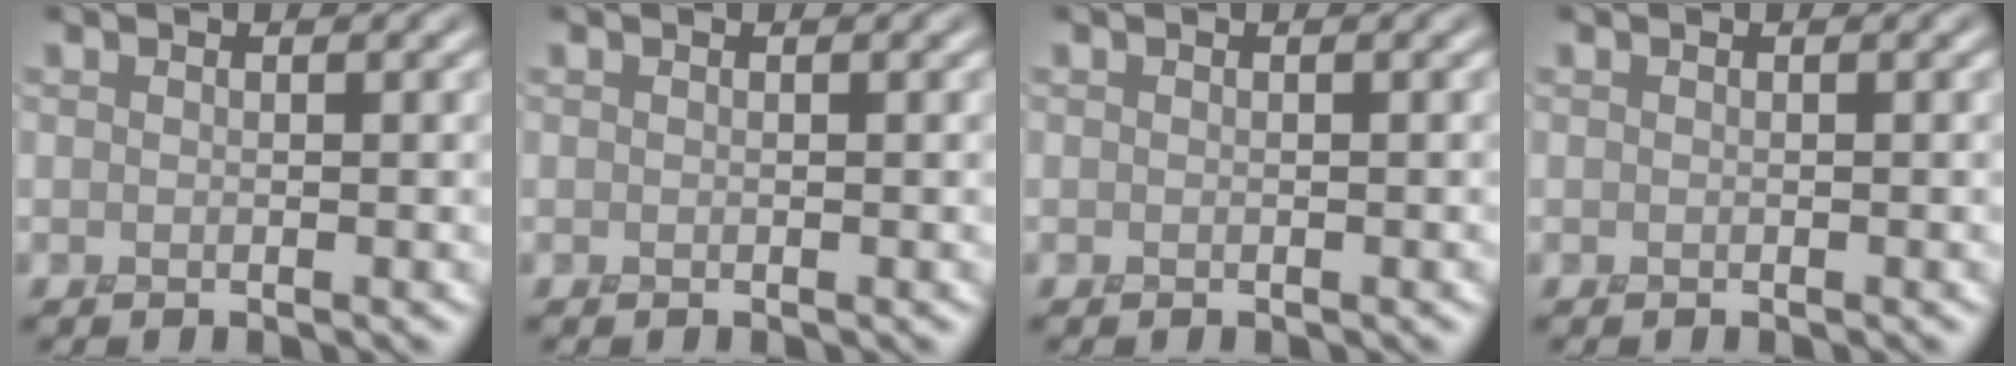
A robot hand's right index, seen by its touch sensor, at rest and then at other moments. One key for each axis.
{"total": 0.0}
{"total": 0.0}
{"total": 0.0}